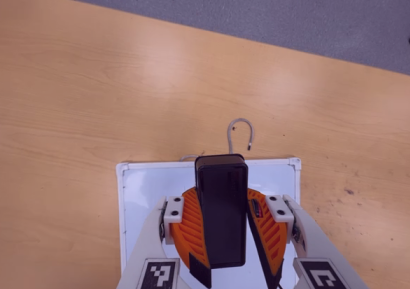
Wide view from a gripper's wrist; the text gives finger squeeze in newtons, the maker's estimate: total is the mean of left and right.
{"total": 9.6, "left": 9.9, "right": 9.2}